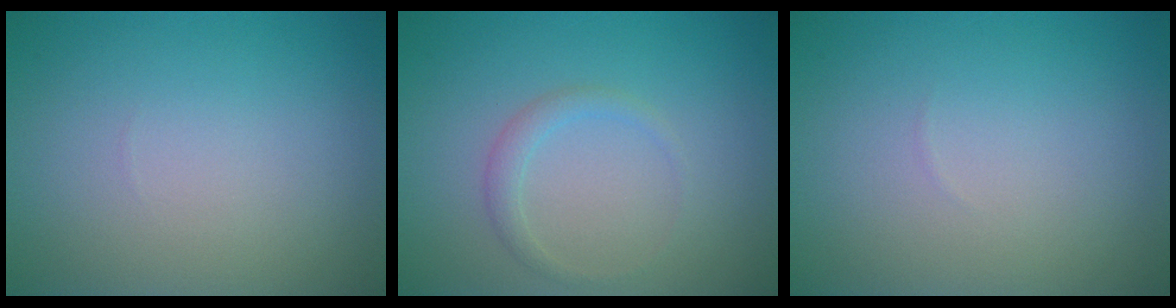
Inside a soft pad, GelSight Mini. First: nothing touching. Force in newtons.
{"total": 1.3, "press": 1.3, "slide": 0.0}
{"total": 0.0}